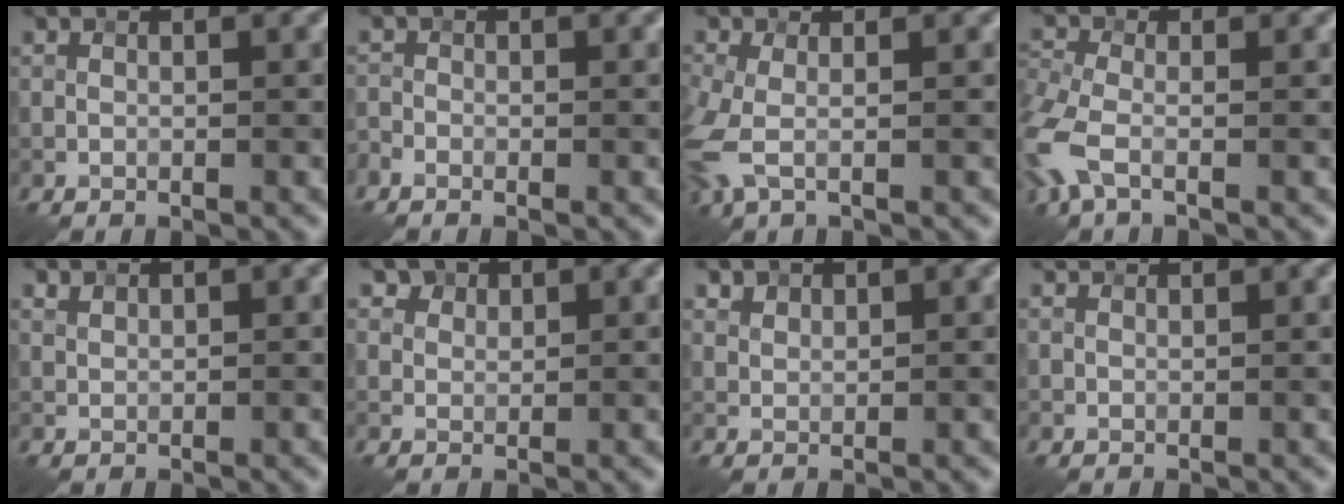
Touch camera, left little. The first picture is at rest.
{"total": 1.0, "force": [-0.9, 0.5, 0.3], "torque": [-0.005, -0.001, -0.025]}
{"total": 3.3, "force": [-0.5, 1.7, 2.8], "torque": [-0.084, -0.009, -0.014]}
{"total": 4.8, "force": [-2.0, 2.5, 3.6], "torque": [-0.103, -0.007, -0.056]}
{"total": 0.8, "force": [0.7, 0.4, 0.3], "torque": [-0.010, 0.000, 0.016]}
{"total": 3.0, "force": [2.1, 1.8, 1.0], "torque": [-0.028, -0.008, 0.046]}
{"total": 1.5, "force": [1.1, 0.8, 0.4], "torque": [-0.011, -0.007, 0.031]}
{"total": 2.0, "force": [1.8, 0.6, 0.5], "torque": [-0.016, 0.007, 0.027]}